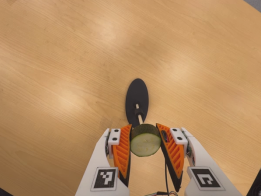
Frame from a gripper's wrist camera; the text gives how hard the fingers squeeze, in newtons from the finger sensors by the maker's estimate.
{"total": 11.8, "left": 12.5, "right": 11.1}